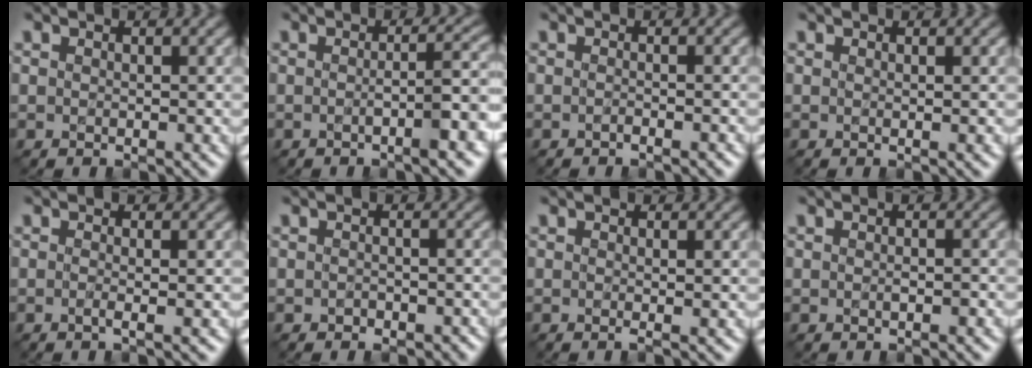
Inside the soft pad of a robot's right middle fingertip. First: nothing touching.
{"total": 3.8, "force": [-1.3, 0.6, 3.5], "torque": [-0.051, 0.010, -0.031]}
{"total": 0.9, "force": [-0.8, 0.0, 0.4], "torque": [-0.006, 0.002, -0.015]}
{"total": 0.8, "force": [0.1, 0.2, 0.8], "torque": [-0.005, 0.006, -0.002]}
{"total": 1.6, "force": [-0.3, 0.5, 1.4], "torque": [-0.015, -0.004, -0.013]}
{"total": 1.1, "force": [-0.8, 0.6, 0.5], "torque": [-0.008, 0.001, -0.014]}
{"total": 0.8, "force": [-0.2, 0.0, 0.7], "torque": [-0.010, -0.004, -0.008]}
{"total": 0.7, "force": [-0.4, 0.1, 0.6], "torque": [-0.011, 0.003, -0.007]}